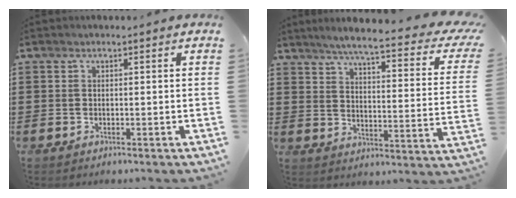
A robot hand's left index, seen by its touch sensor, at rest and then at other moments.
{"total": 5.7, "force": [4.3, -0.4, 3.7], "torque": [-0.084, -0.040, 0.062]}